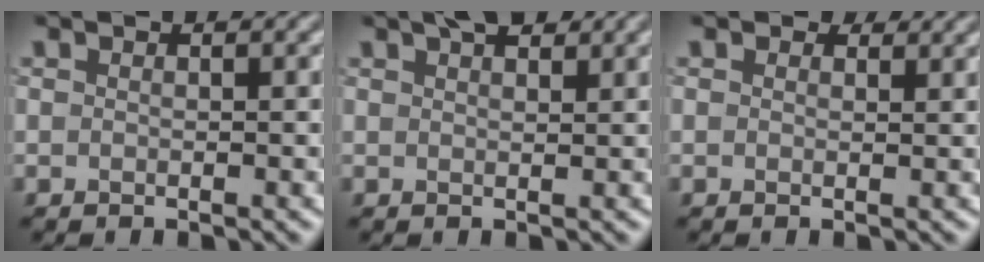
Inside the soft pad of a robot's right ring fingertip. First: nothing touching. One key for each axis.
{"total": 2.7, "fx": 2.0, "fy": 0.7, "fz": 1.7, "tx": -0.020, "ty": 0.005, "tz": 0.030}
{"total": 1.4, "fx": 1.1, "fy": 0.7, "fz": 0.5, "tx": -0.010, "ty": -0.005, "tz": 0.009}